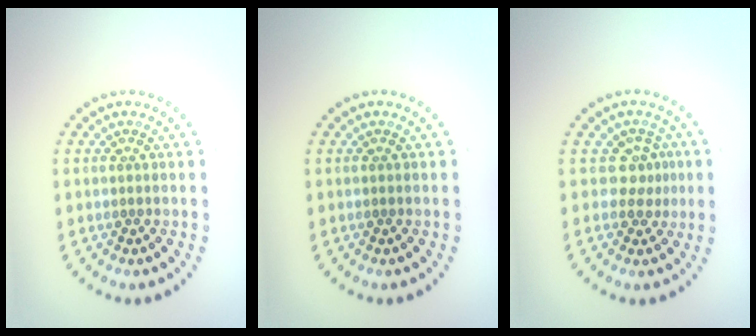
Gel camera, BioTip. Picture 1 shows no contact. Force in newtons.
{"total": 0.0}
{"total": 2.2, "press": 1.5, "slide": 1.6}